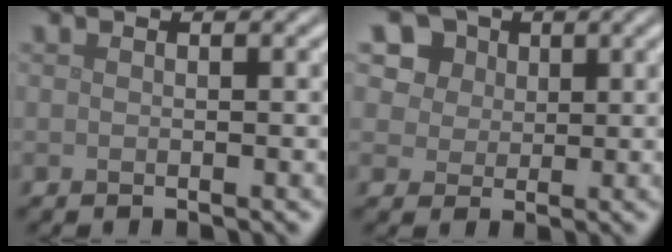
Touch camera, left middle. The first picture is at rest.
{"total": 8.9, "force": [4.7, 6.6, 3.6], "torque": [-0.082, 0.016, 0.067]}